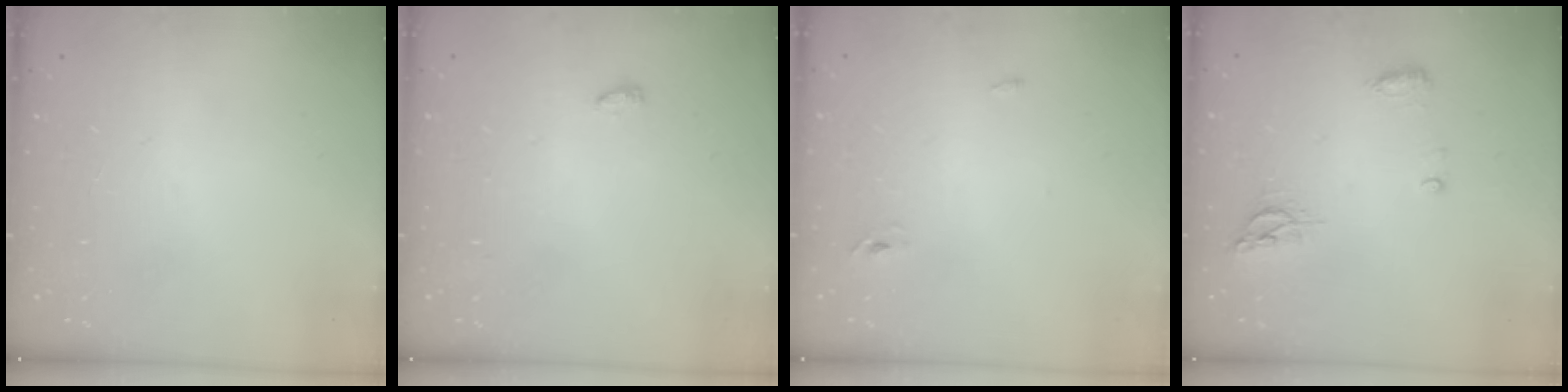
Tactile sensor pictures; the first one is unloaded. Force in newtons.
{"total": 6.5, "press": 3.1, "slide": 5.7}
{"total": 2.4, "press": 2.2, "slide": 1.0}
{"total": 8.4, "press": 6.9, "slide": 4.9}